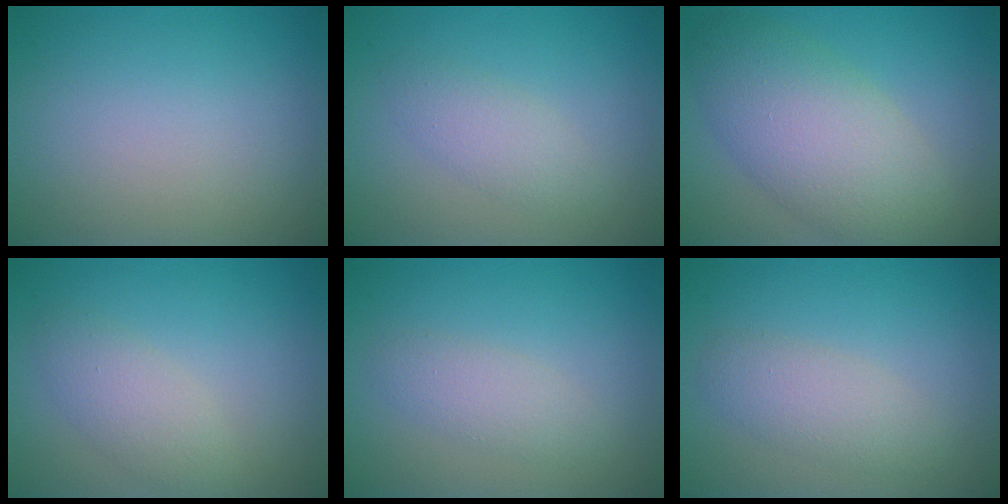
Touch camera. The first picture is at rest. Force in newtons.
{"total": 2.2, "press": 2.2, "slide": 0.0}
{"total": 7.9, "press": 7.9, "slide": 0.5}
{"total": 2.6, "press": 2.6, "slide": 0.2}
{"total": 2.1, "press": 2.1, "slide": 0.1}
{"total": 2.8, "press": 2.7, "slide": 0.3}